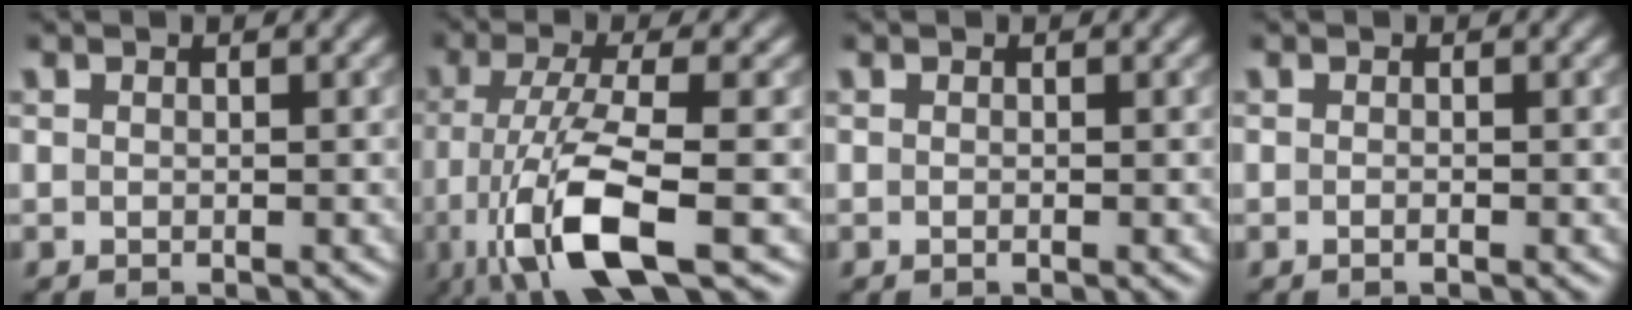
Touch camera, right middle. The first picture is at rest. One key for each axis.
{"total": 9.5, "fx": -4.2, "fy": 2.5, "fz": 8.2, "tx": -0.163, "ty": -0.008, "tz": -0.082}
{"total": 0.0}
{"total": 0.6, "fx": -0.3, "fy": 0.1, "fz": 0.5, "tx": -0.008, "ty": -0.003, "tz": -0.006}